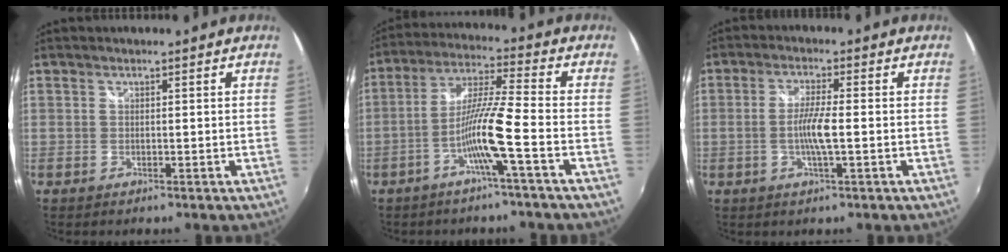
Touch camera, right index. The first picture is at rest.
{"total": 9.8, "force": [-4.3, -1.2, 8.7], "torque": [-0.178, 0.003, -0.085]}
{"total": 5.1, "force": [-1.0, 0.3, 5.0], "torque": [-0.098, -0.001, -0.019]}